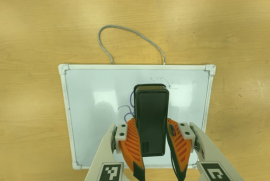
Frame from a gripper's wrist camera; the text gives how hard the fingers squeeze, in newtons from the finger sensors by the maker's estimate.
{"total": 9.5, "left": 8.0, "right": 11.1}